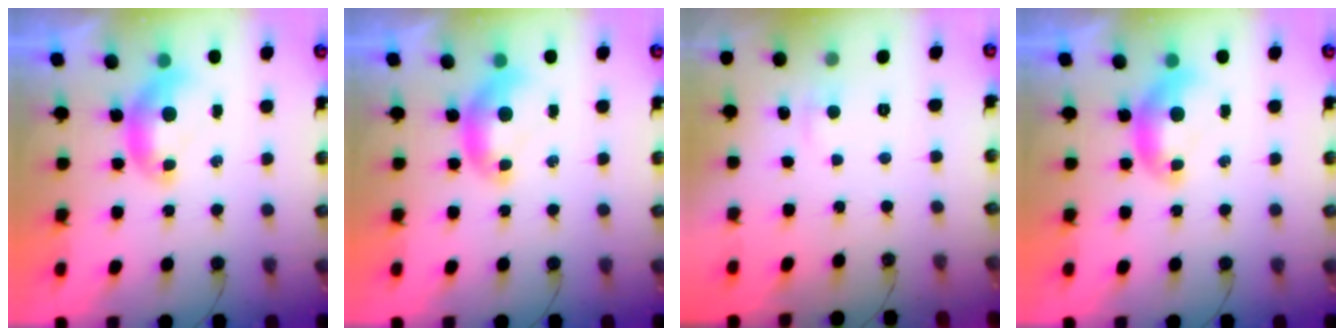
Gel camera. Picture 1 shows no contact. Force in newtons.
{"total": 0.0}
{"total": 1.6, "press": 1.6, "slide": 0.4}
{"total": 0.0}